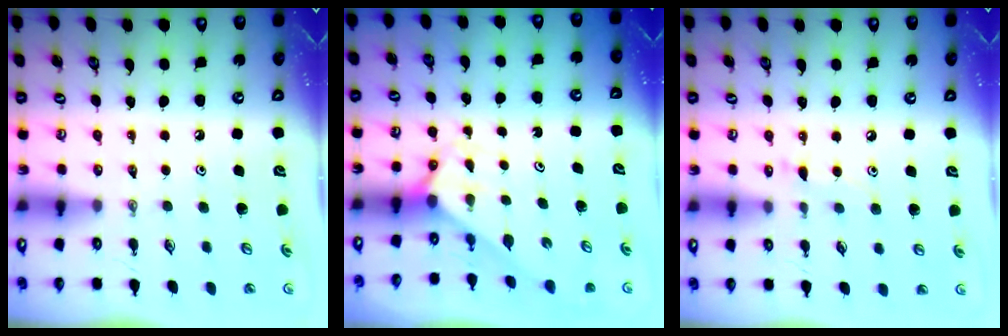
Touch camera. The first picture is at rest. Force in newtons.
{"total": 2.4, "press": 2.4, "slide": 0.2}
{"total": 6.3, "press": 6.3, "slide": 0.4}